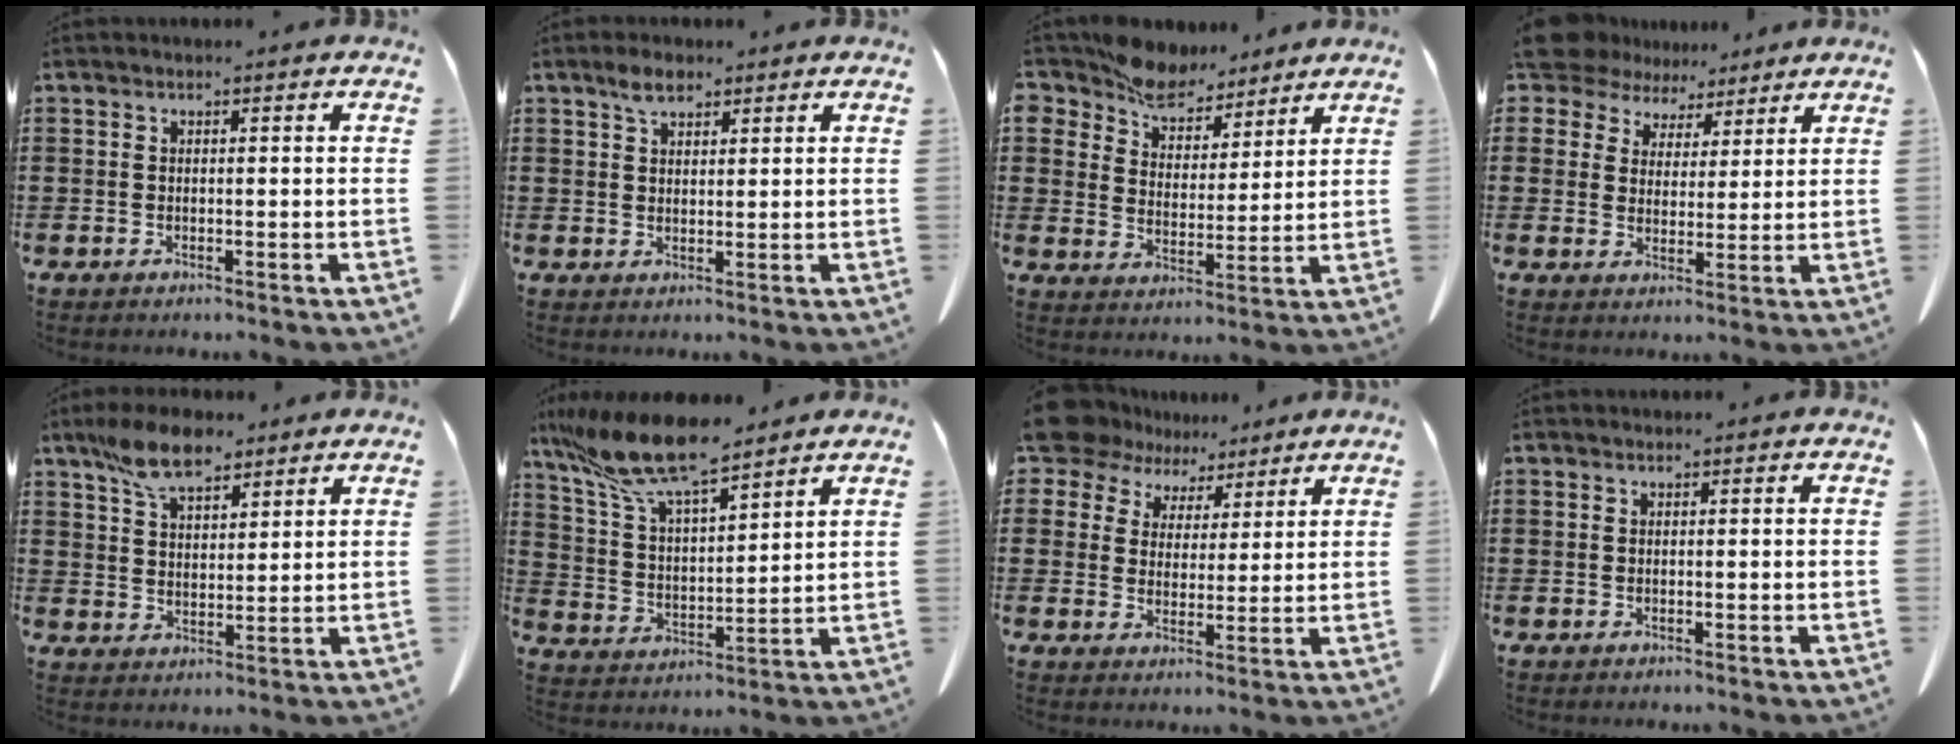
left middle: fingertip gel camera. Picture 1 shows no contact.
{"total": 3.1, "force": [2.3, 1.5, 1.6], "torque": [-0.027, 0.002, 0.040]}
{"total": 7.9, "force": [7.2, 3.2, 1.2], "torque": [-0.064, -0.034, 0.134]}
{"total": 6.7, "force": [5.9, 3.0, 0.9], "torque": [-0.052, -0.014, 0.112]}
{"total": 8.6, "force": [6.5, 3.4, 4.5], "torque": [-0.100, -0.003, 0.120]}
{"total": 11.8, "force": [9.4, 1.6, 6.9], "torque": [-0.177, -0.046, 0.163]}
{"total": 9.3, "force": [7.4, 5.3, 1.9], "torque": [-0.086, -0.015, 0.145]}
{"total": 0.0}